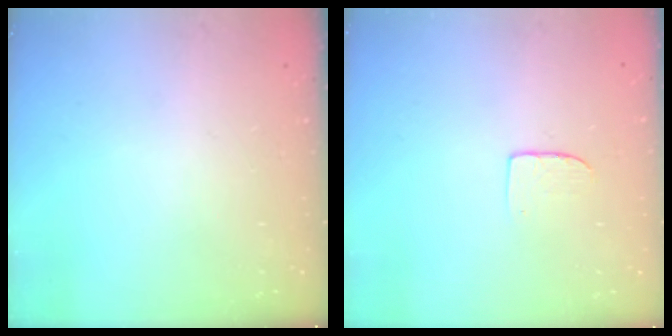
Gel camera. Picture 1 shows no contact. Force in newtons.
{"total": 4.7, "press": 4.7, "slide": 0.4}